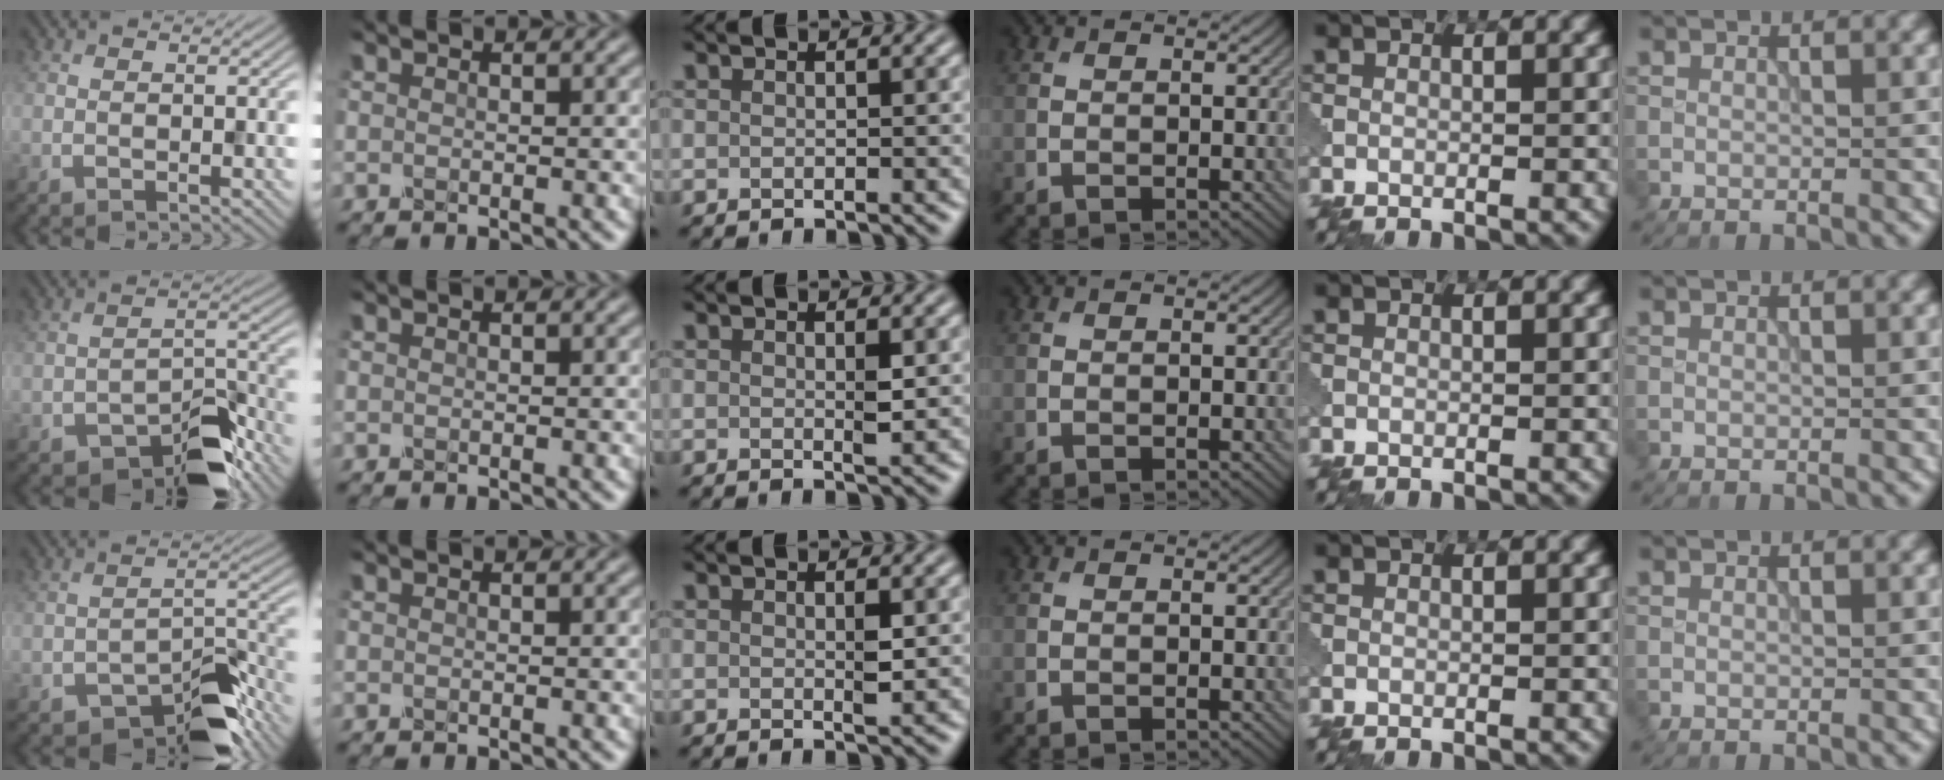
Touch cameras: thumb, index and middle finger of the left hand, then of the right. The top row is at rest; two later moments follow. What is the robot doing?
{"motion": "disassemble", "object": "pitcher"}